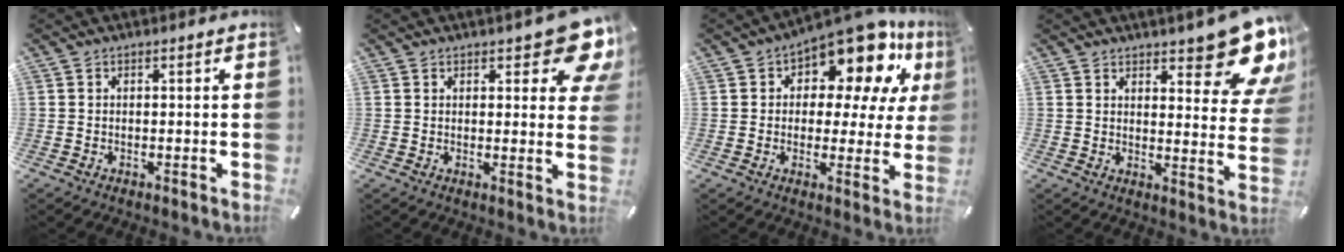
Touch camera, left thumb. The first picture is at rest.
{"total": 10.5, "force": [6.1, 4.3, 7.4], "torque": [-0.078, -0.040, 0.101]}
{"total": 15.3, "force": [9.9, 6.9, 9.4], "torque": [-0.142, -0.075, 0.168]}
{"total": 14.6, "force": [10.2, 5.2, 9.1], "torque": [-0.103, -0.086, 0.173]}